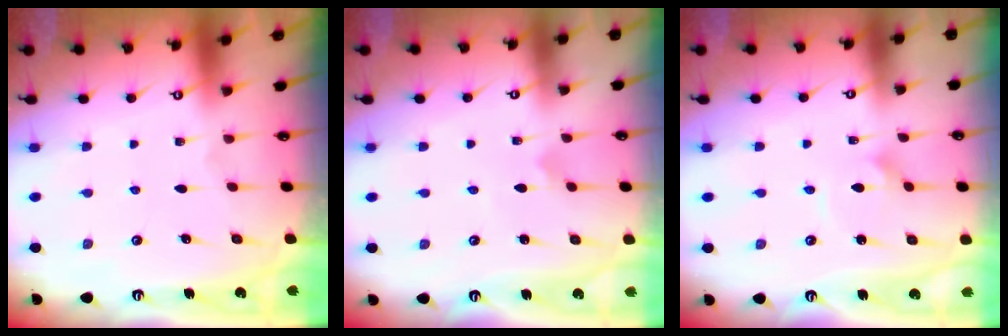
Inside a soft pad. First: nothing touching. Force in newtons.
{"total": 2.2, "press": 2.2, "slide": 0.1}
{"total": 1.6, "press": 1.6, "slide": 0.0}